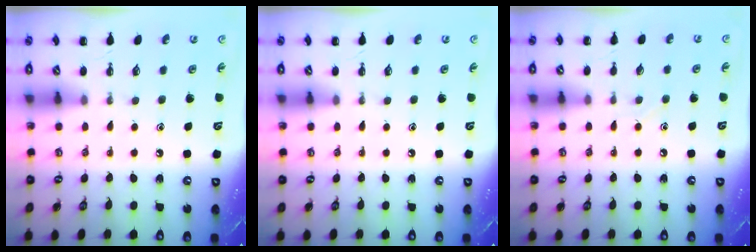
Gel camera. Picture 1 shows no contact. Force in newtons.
{"total": 0.0}
{"total": 2.9, "press": 2.7, "slide": 0.9}